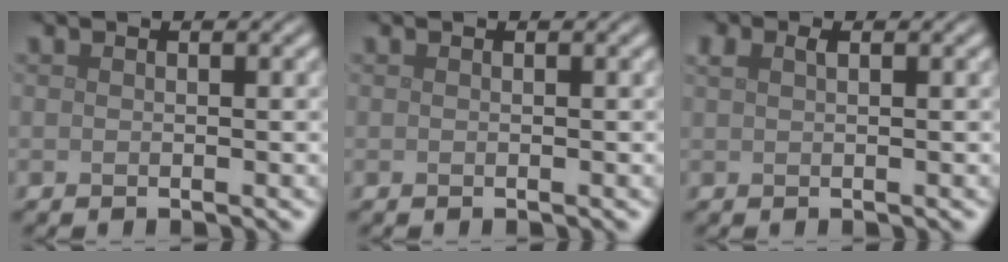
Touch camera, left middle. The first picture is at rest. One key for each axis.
{"total": 0.0}
{"total": 1.2, "fx": 0.6, "fy": 0.6, "fz": 0.9, "tx": -0.019, "ty": 0.003, "tz": 0.016}